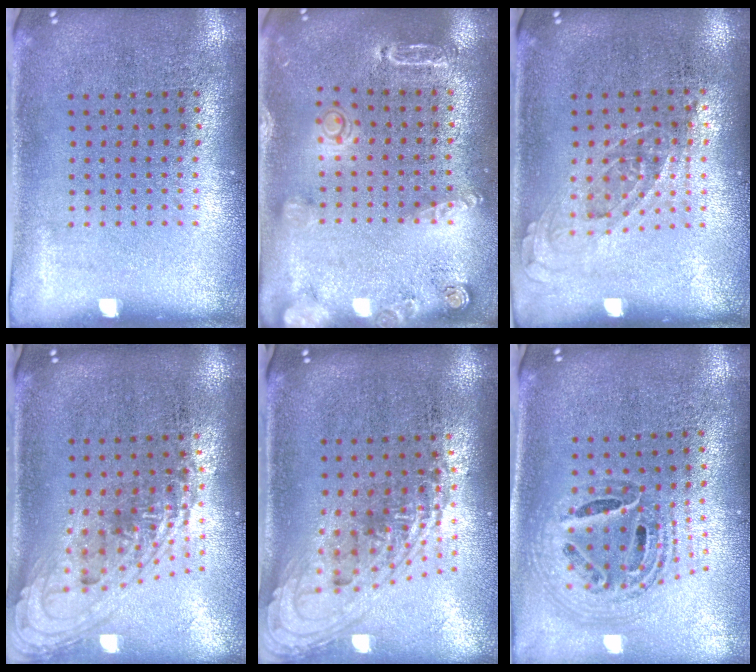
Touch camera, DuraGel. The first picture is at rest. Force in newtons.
{"total": 1.8, "press": 1.8, "slide": 0.1}
{"total": 0.7, "press": 0.7, "slide": 0.3}
{"total": 1.8, "press": 1.3, "slide": 1.2}
{"total": 1.9, "press": 1.4, "slide": 1.3}
{"total": 1.5, "press": 1.3, "slide": 0.7}